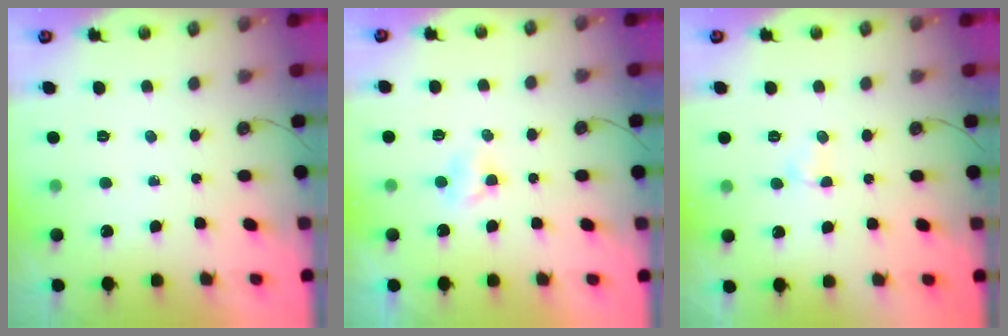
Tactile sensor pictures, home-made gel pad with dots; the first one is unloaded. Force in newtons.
{"total": 2.4, "press": 2.4, "slide": 0.3}
{"total": 2.9, "press": 2.8, "slide": 0.6}